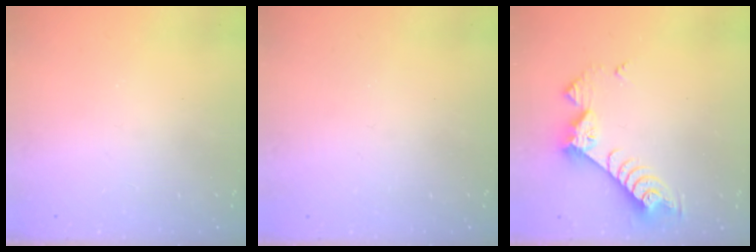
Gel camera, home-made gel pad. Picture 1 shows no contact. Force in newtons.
{"total": 0.0}
{"total": 9.6, "press": 9.5, "slide": 0.7}